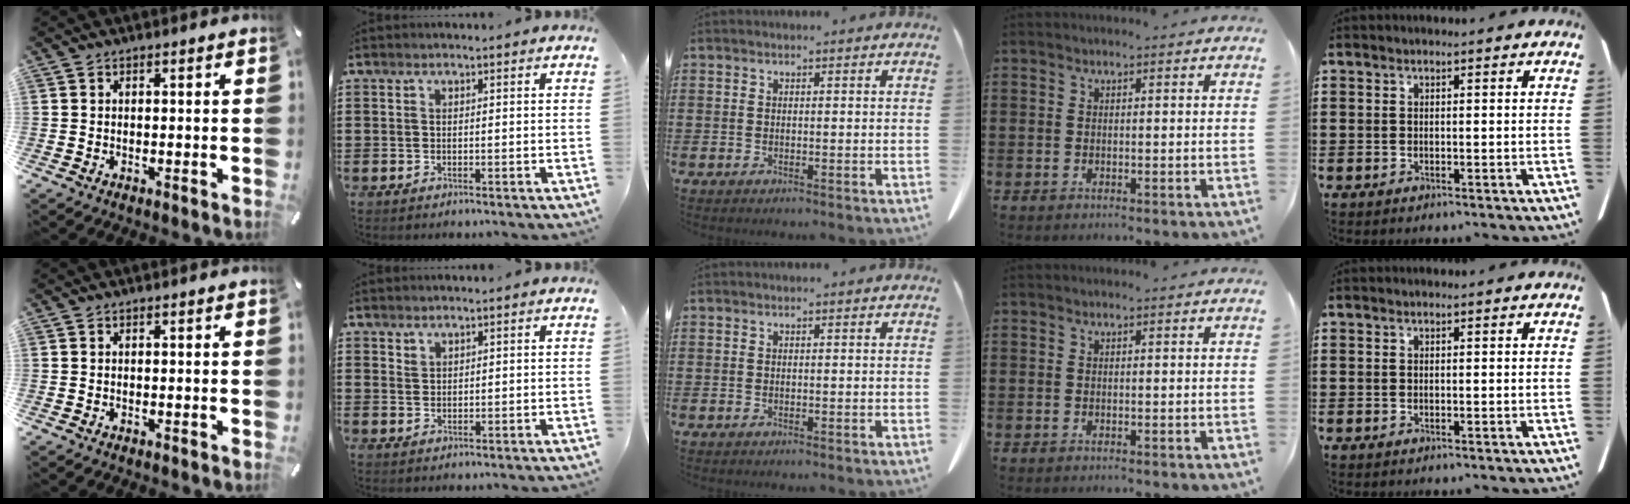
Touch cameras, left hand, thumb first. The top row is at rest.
{"index": {"total": 1.5, "force": [1.3, 0.6, 0.3], "torque": [-0.007, 0.001, 0.026]}}